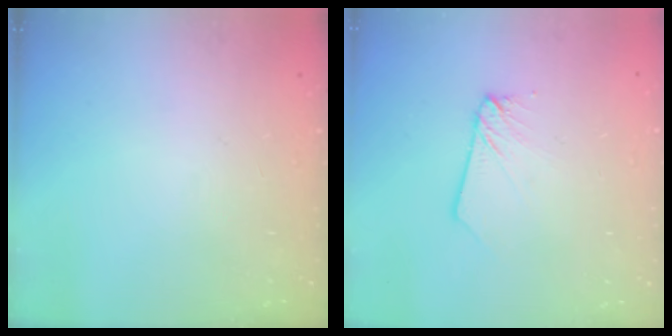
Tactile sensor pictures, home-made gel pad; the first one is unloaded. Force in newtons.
{"total": 2.0, "press": 2.0, "slide": 0.2}